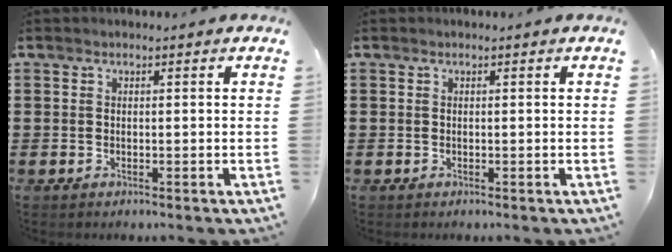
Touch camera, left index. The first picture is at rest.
{"total": 0.0}